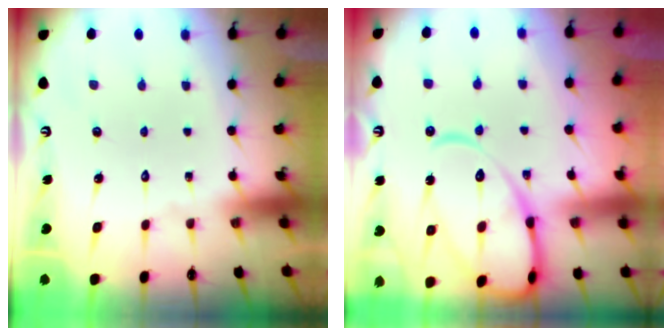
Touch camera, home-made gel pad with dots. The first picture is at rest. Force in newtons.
{"total": 16.0, "press": 16.0, "slide": 1.7}